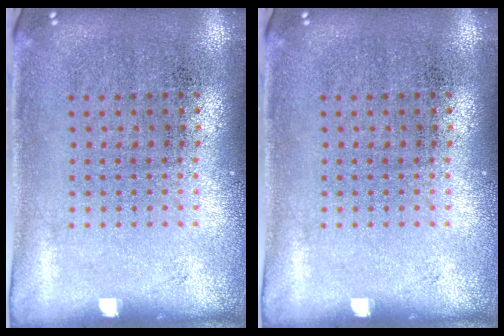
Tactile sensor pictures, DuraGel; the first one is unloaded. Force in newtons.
{"total": 0.0}